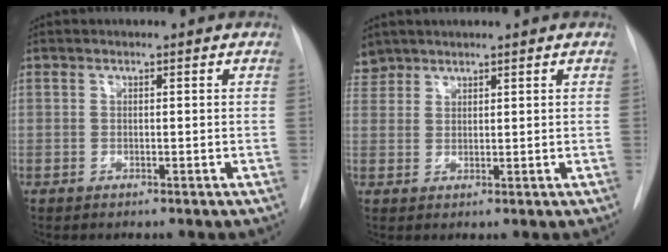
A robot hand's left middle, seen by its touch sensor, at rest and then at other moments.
{"total": 3.0, "force": [2.7, 1.3, -0.3], "torque": [0.008, 0.011, 0.054]}